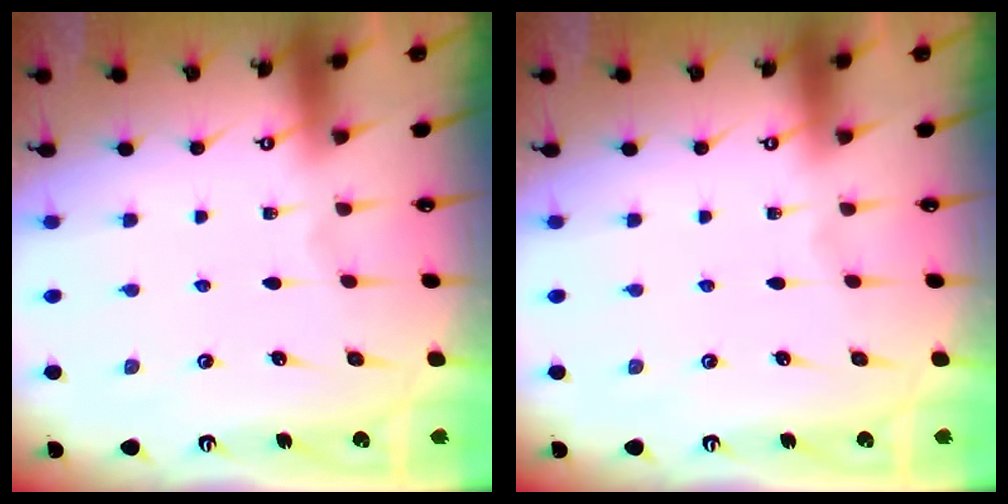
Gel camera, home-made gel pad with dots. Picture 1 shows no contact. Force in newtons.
{"total": 0.0}